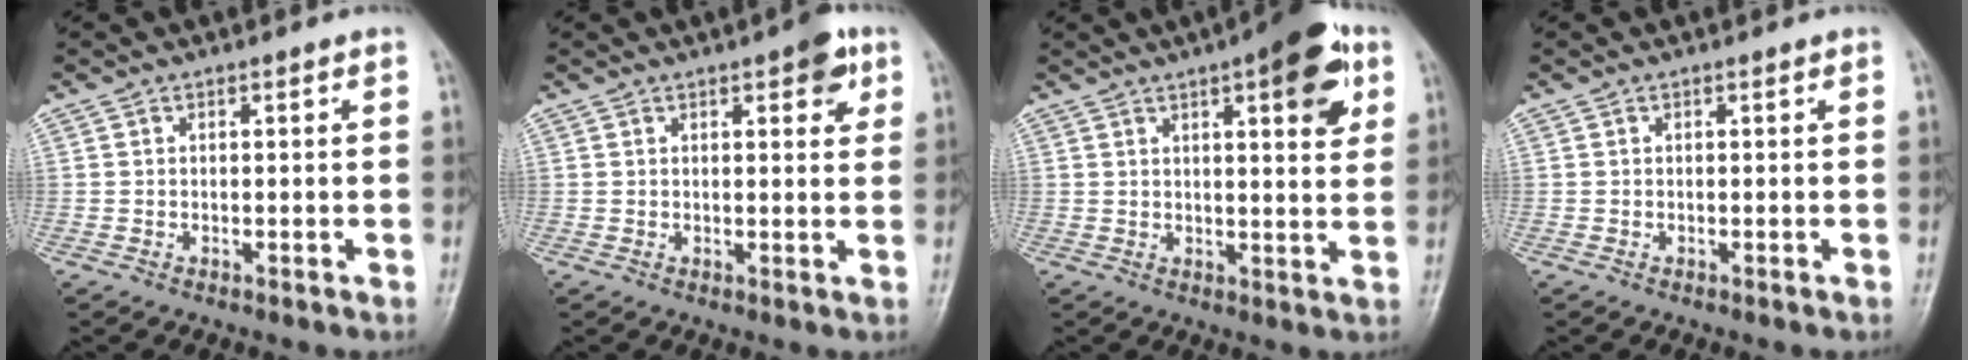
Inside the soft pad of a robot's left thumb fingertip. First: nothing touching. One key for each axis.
{"total": 5.0, "fx": 2.5, "fy": 2.0, "fz": 3.9, "tx": -0.034, "ty": -0.006, "tz": 0.024}
{"total": 12.2, "fx": 5.6, "fy": 3.9, "fz": 10.1, "tx": -0.106, "ty": -0.013, "tz": 0.066}
{"total": 0.0}